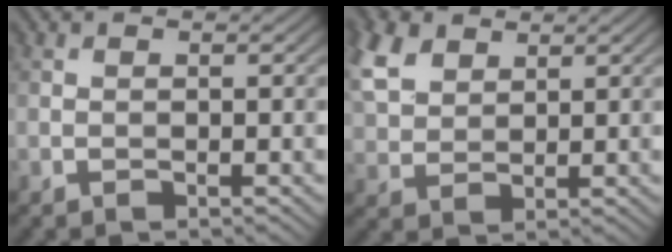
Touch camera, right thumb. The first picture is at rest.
{"total": 7.1, "force": [3.8, 4.4, 4.2], "torque": [-0.133, 0.017, 0.081]}